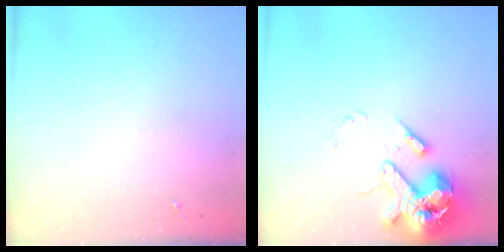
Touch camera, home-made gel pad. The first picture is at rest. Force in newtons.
{"total": 15.3, "press": 15.1, "slide": 2.6}